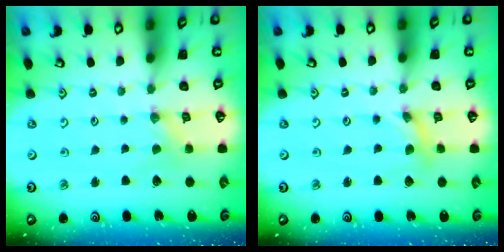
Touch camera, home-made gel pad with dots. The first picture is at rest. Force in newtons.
{"total": 1.7, "press": 1.7, "slide": 0.2}